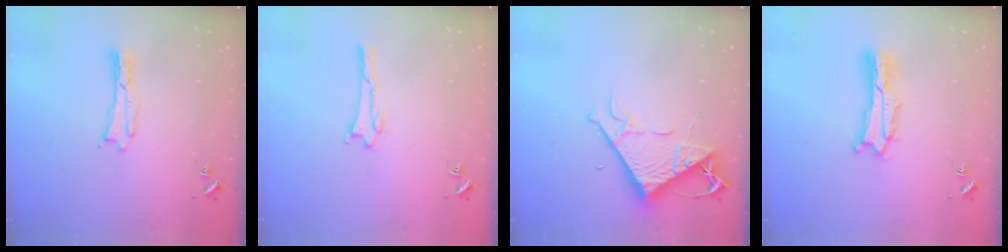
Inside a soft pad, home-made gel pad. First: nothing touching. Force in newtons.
{"total": 0.9, "press": 0.8, "slide": 0.1}
{"total": 8.0, "press": 7.9, "slide": 0.8}
{"total": 2.7, "press": 2.7, "slide": 0.4}